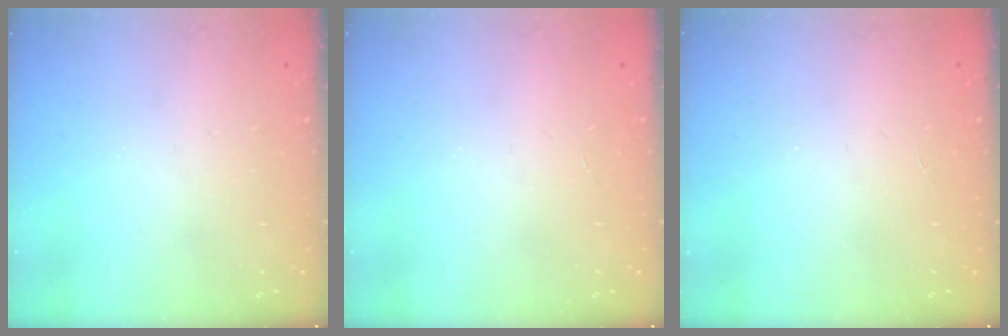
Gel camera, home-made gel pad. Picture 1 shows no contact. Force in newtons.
{"total": 0.0}
{"total": 0.0}